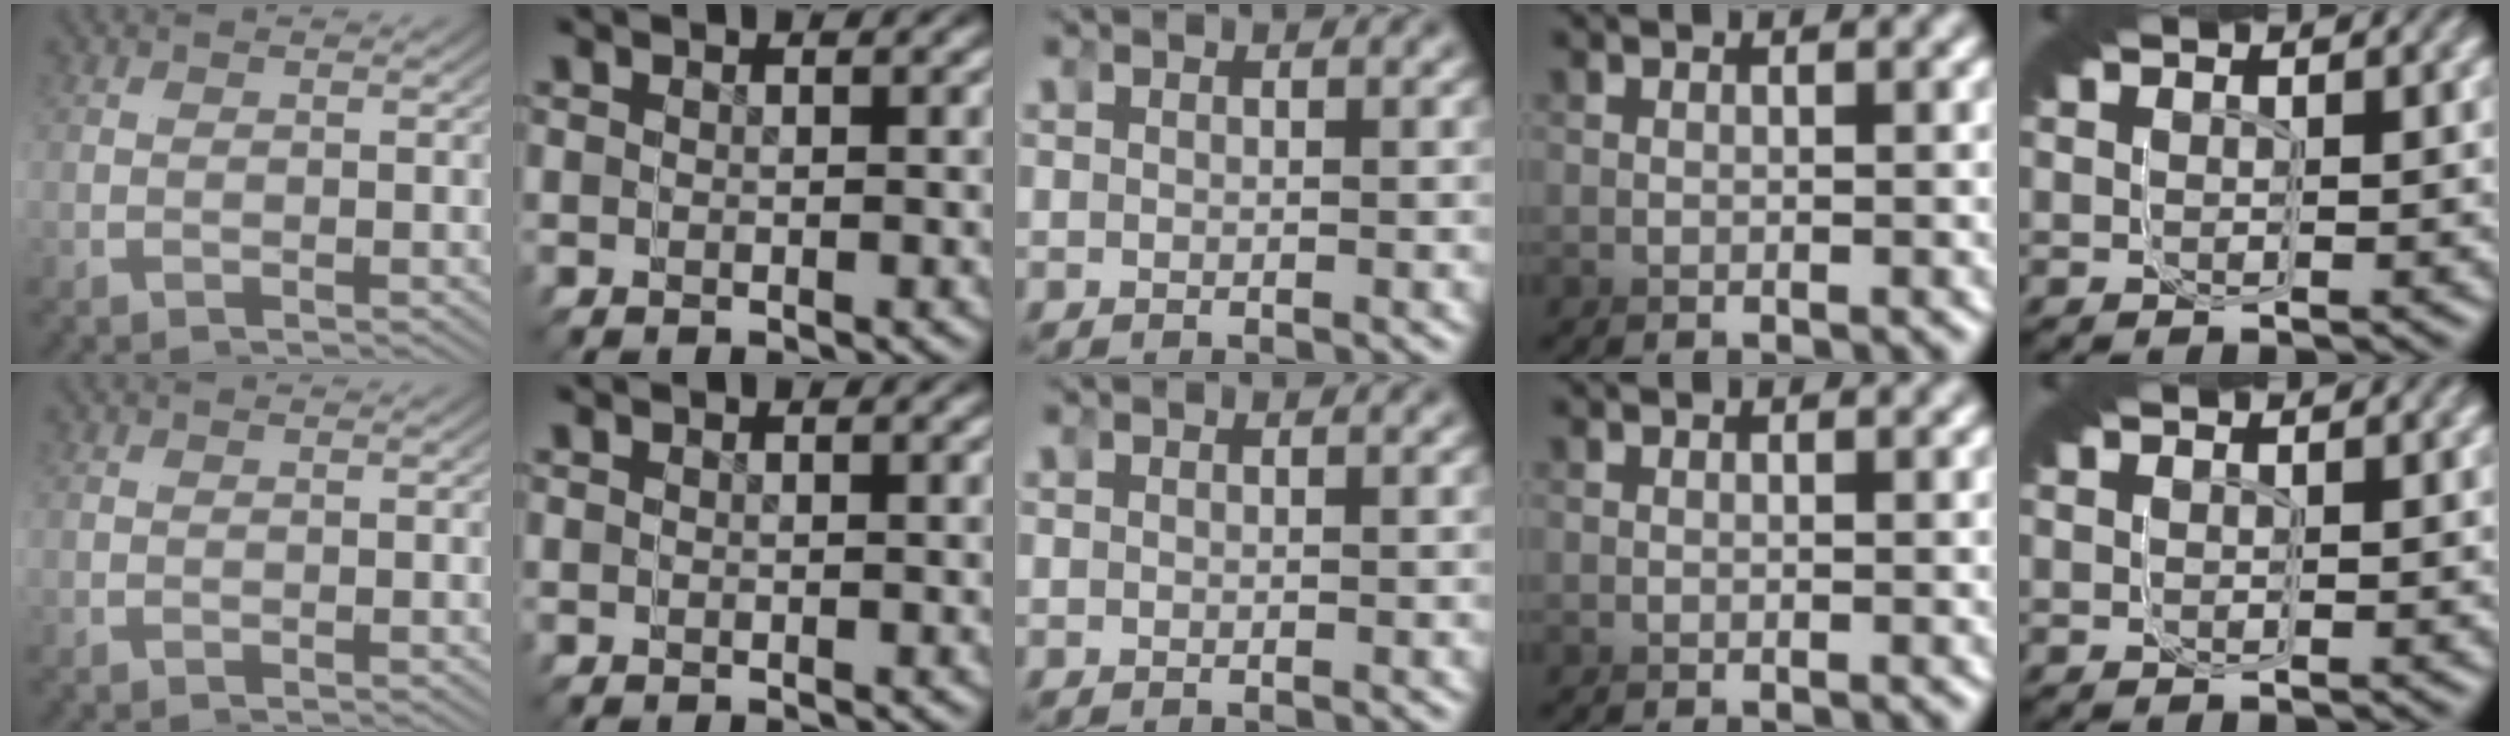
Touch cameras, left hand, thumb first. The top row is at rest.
{}